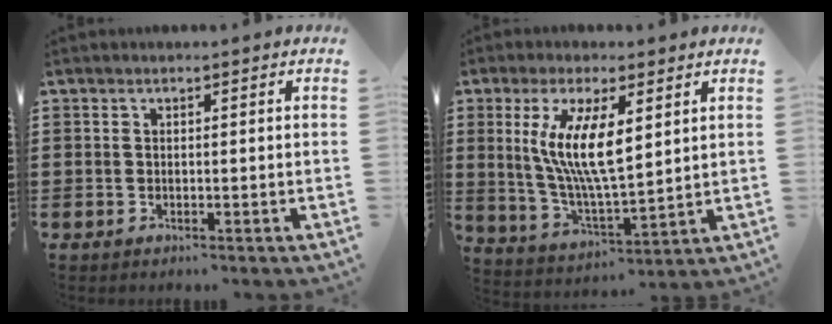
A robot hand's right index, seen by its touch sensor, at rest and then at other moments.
{"total": 9.8, "force": [2.8, 2.9, 8.9], "torque": [-0.185, 0.000, 0.048]}